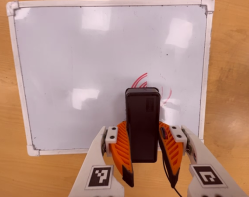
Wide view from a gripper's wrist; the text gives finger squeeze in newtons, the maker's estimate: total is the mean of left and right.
{"total": 7.6, "left": 6.6, "right": 8.6}